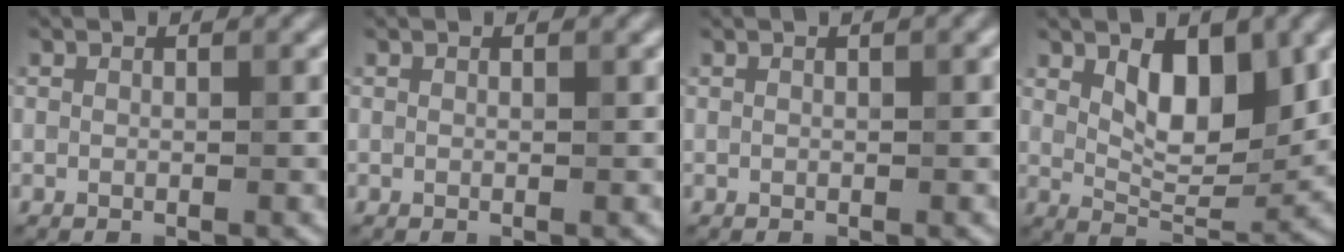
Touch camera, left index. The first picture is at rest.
{"total": 0.0}
{"total": 0.7, "force": [0.2, 0.0, 0.6], "torque": [-0.010, 0.004, 0.002]}
{"total": 5.7, "force": [2.1, 2.6, 4.7], "torque": [-0.076, -0.005, 0.036]}